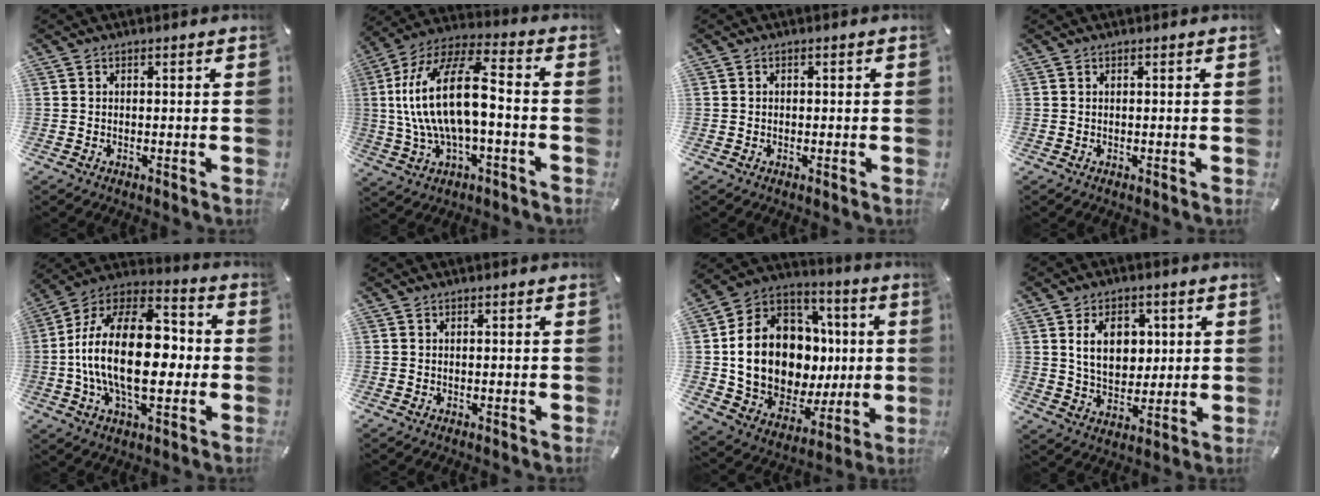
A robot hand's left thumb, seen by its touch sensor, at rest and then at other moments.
{"total": 19.5, "force": [-1.1, 8.9, 17.2], "torque": [-0.350, 0.006, -0.020]}
{"total": 0.6, "force": [-0.3, 0.5, 0.2], "torque": [-0.003, 0.003, -0.007]}
{"total": 0.0}
{"total": 24.7, "force": [-2.2, 14.0, 20.2], "torque": [-0.372, 0.008, -0.041]}
{"total": 0.0}
{"total": 19.4, "force": [1.1, 15.7, 11.4], "torque": [-0.239, -0.025, 0.041]}
{"total": 10.4, "force": [2.6, 7.6, 6.6], "torque": [-0.112, 0.003, 0.042]}